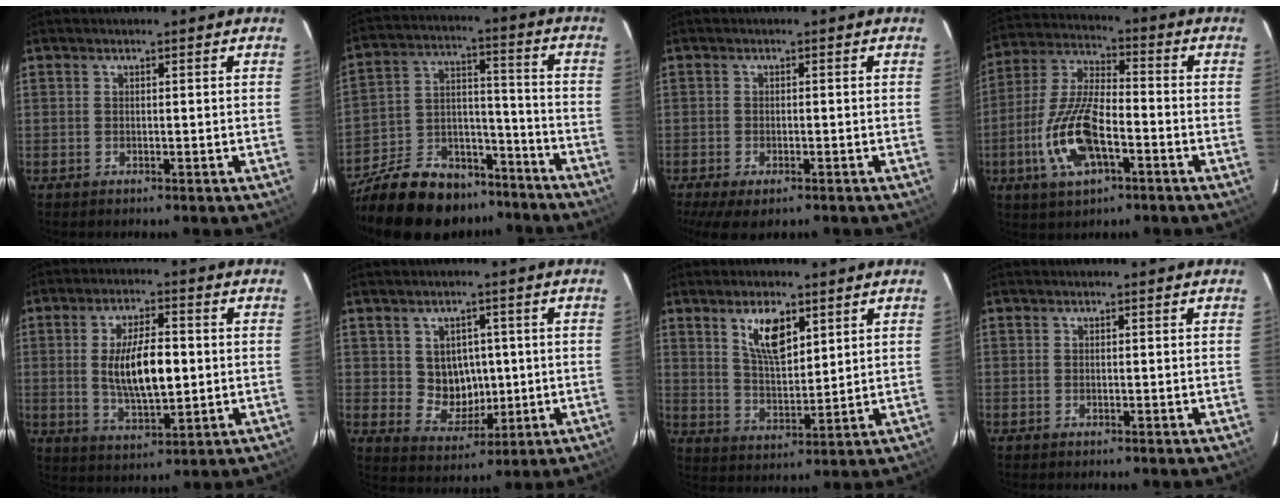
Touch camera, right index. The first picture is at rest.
{"total": 25.2, "force": [-19.5, 11.9, 10.8], "torque": [-0.235, 0.032, -0.287]}
{"total": 7.2, "force": [-4.8, 2.9, 4.6], "torque": [-0.106, -0.031, -0.077]}
{"total": 14.5, "force": [-5.1, 5.8, 12.3], "torque": [-0.265, -0.004, -0.095]}
{"total": 11.2, "force": [0.2, 4.2, 10.4], "torque": [-0.193, -0.004, 0.010]}
{"total": 7.0, "force": [0.7, 6.5, 2.4], "torque": [-0.047, 0.004, 0.028]}
{"total": 8.5, "force": [4.5, 3.5, 6.2], "torque": [-0.108, 0.002, 0.092]}
{"total": 0.0}